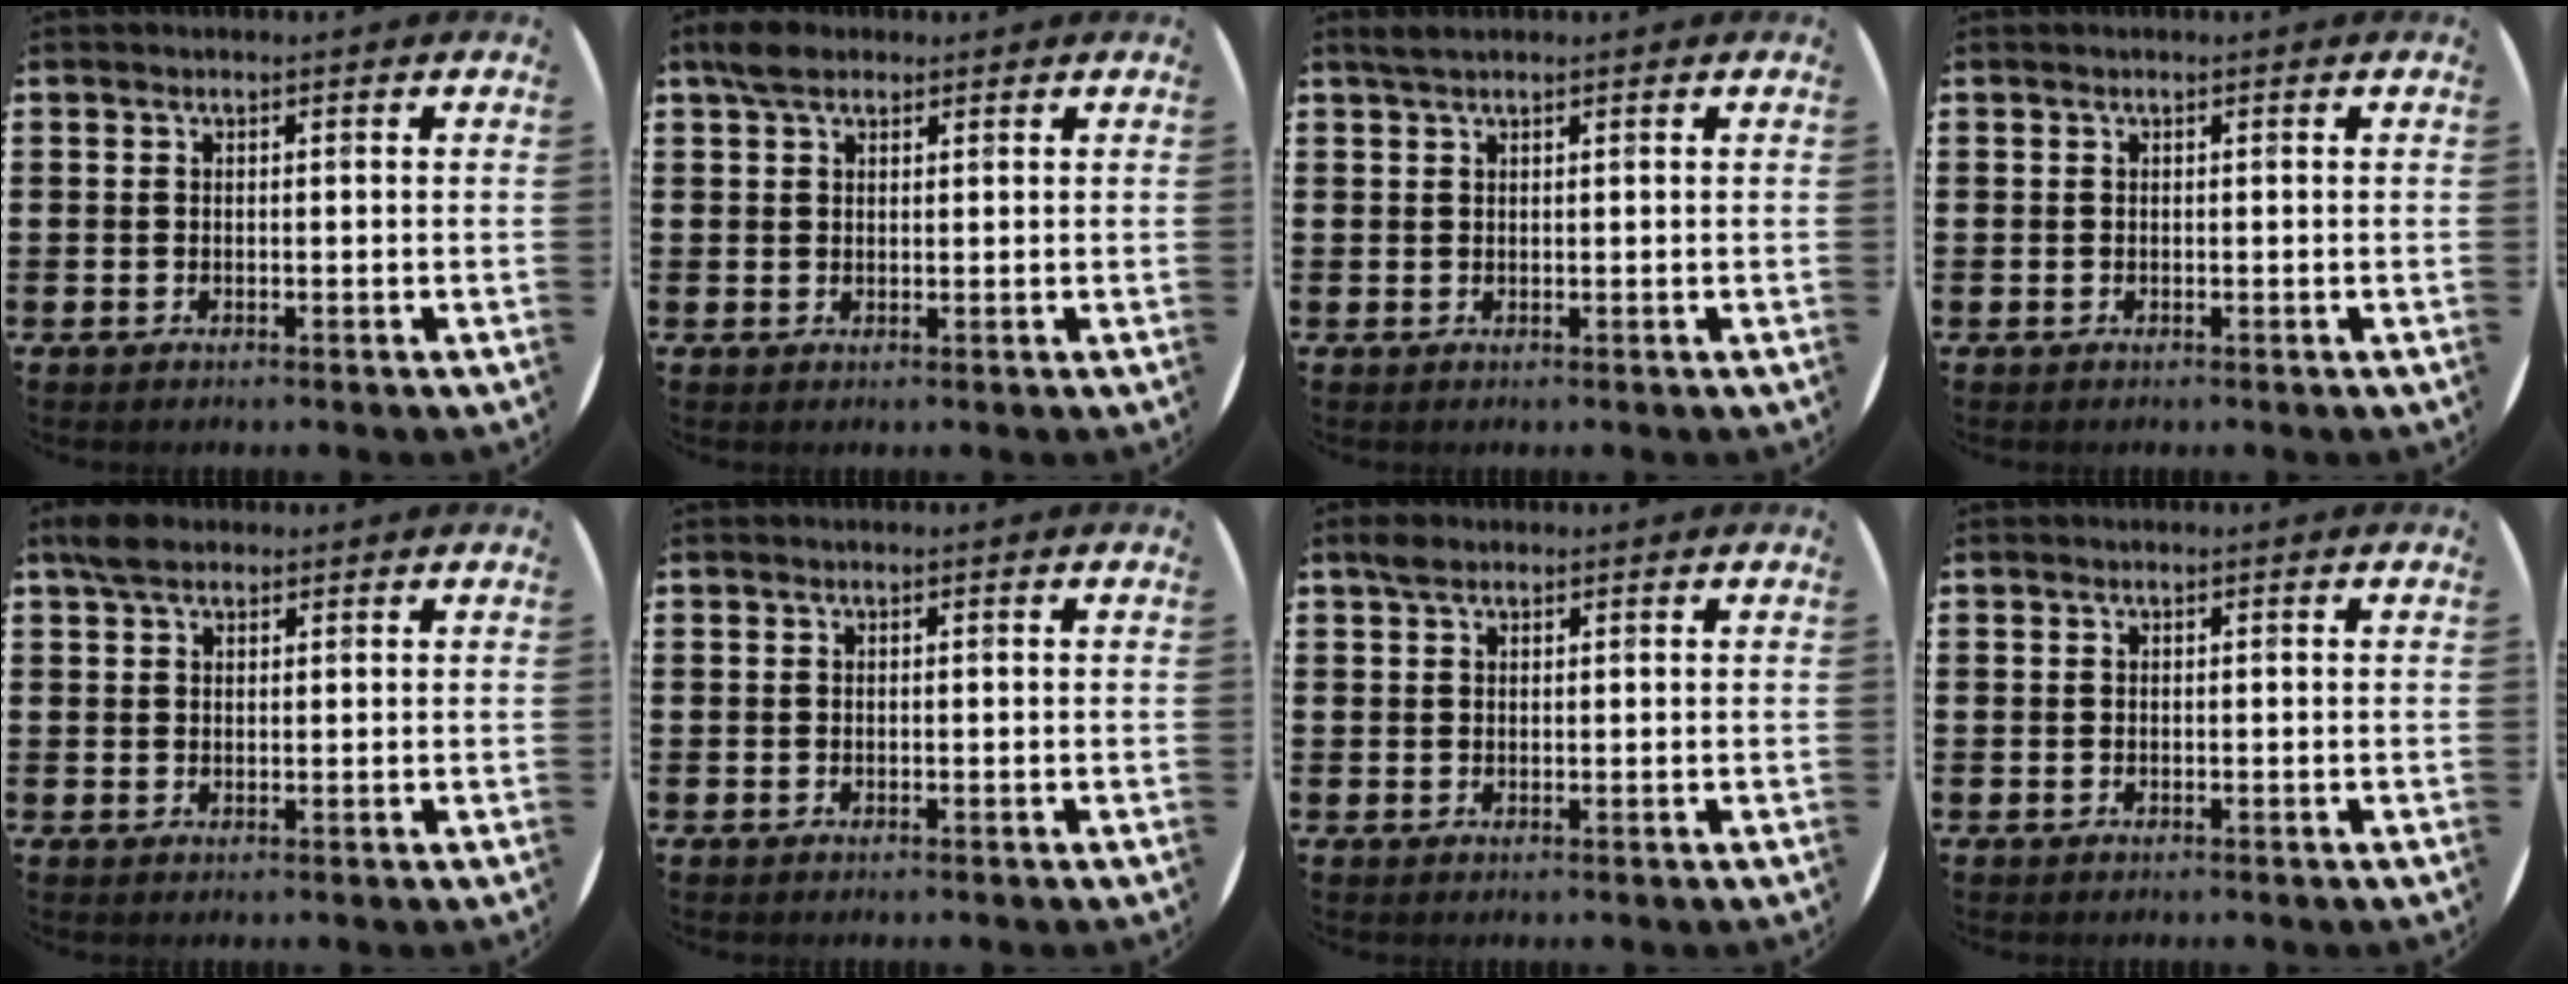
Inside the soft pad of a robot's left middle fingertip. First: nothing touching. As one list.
[{"total": 2.9, "force": [2.3, 1.3, 1.2], "torque": [-0.020, 0.005, 0.041]}, {"total": 1.3, "force": [1.2, 0.2, 0.6], "torque": [-0.013, 0.003, 0.021]}, {"total": 0.0}, {"total": 3.0, "force": [2.3, 1.3, 1.2], "torque": [-0.021, 0.005, 0.042]}, {"total": 0.0}, {"total": 1.6, "force": [1.3, 0.8, 0.6], "torque": [-0.005, 0.001, 0.022]}, {"total": 0.0}]